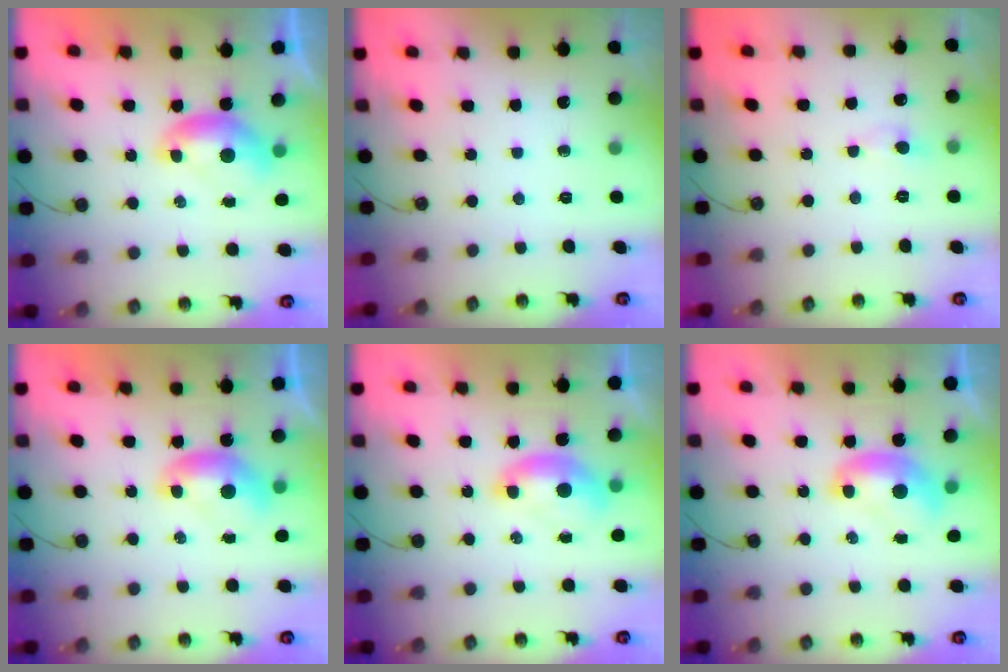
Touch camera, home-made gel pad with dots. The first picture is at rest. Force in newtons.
{"total": 0.0}
{"total": 0.5, "press": 0.4, "slide": 0.4}
{"total": 0.0}
{"total": 1.5, "press": 1.4, "slide": 0.6}
{"total": 1.6, "press": 1.6, "slide": 0.2}